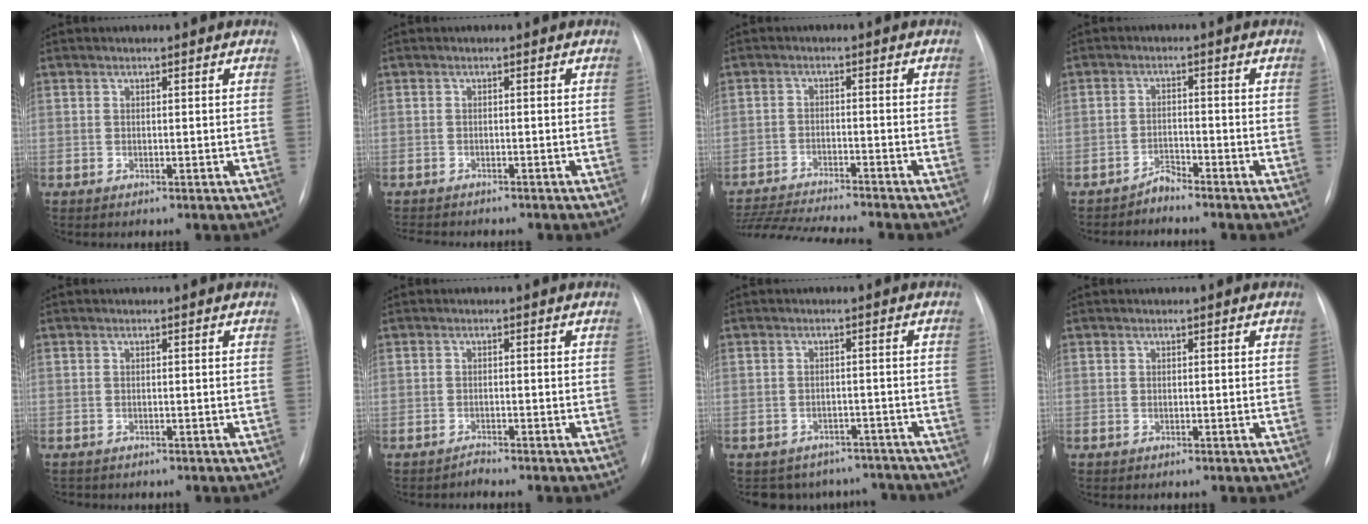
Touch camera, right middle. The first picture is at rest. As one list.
[{"total": 4.9, "force": [-4.4, 1.4, 1.8], "torque": [-0.029, -0.006, -0.058]}, {"total": 13.4, "force": [-12.4, -0.2, 5.0], "torque": [-0.084, -0.014, -0.194]}, {"total": 2.1, "force": [-2.1, -0.1, -0.1], "torque": [0.004, -0.009, -0.036]}, {"total": 1.0, "force": [-0.9, 0.4, 0.1], "torque": [-0.006, -0.003, -0.012]}, {"total": 1.0, "force": [-0.9, -0.2, -0.2], "torque": [0.003, -0.007, -0.014]}, {"total": 9.1, "force": [-8.1, 4.2, 0.1], "torque": [0.007, 0.020, -0.089]}, {"total": 0.0}]